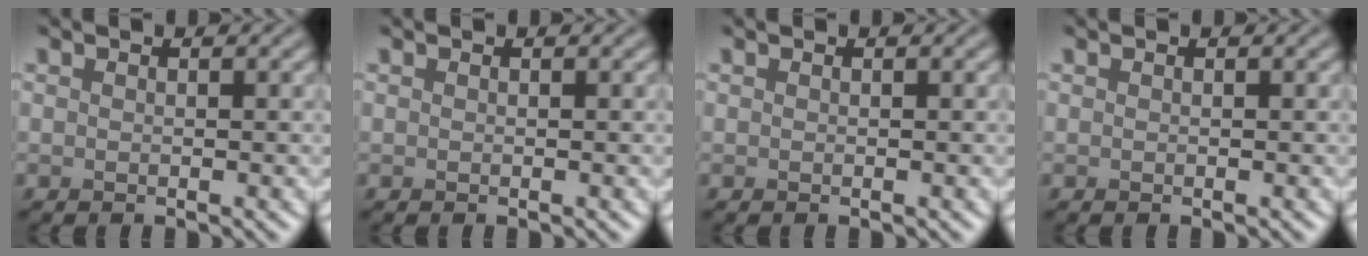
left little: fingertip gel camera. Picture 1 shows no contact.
{"total": 0.0}
{"total": 0.0}
{"total": 0.0}